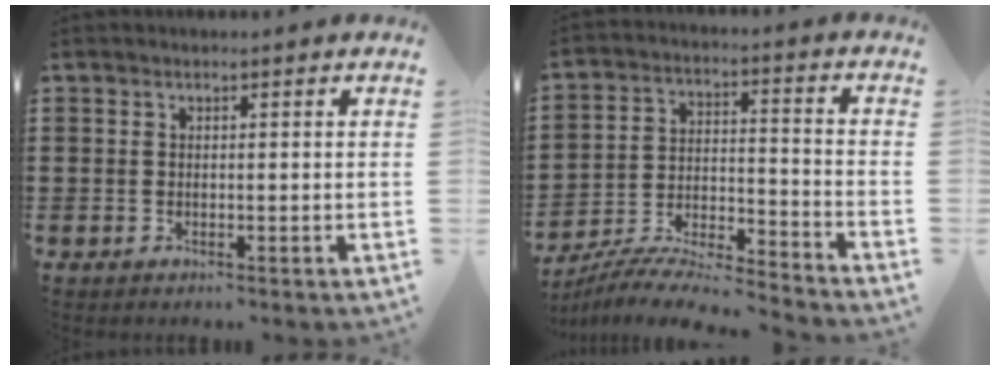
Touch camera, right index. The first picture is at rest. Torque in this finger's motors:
{"motor_torque": [-0.26, 1.54, -0.81, -0.21]}